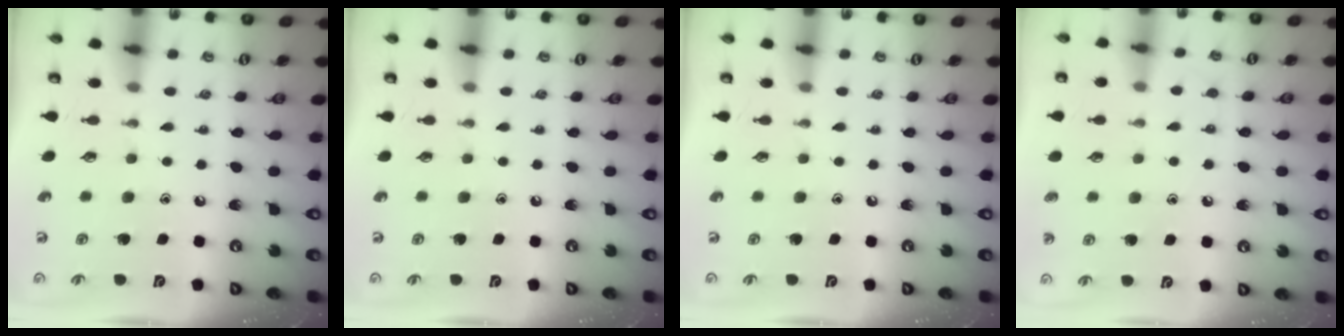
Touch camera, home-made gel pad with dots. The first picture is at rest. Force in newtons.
{"total": 0.0}
{"total": 0.0}
{"total": 6.7, "press": 6.5, "slide": 1.3}